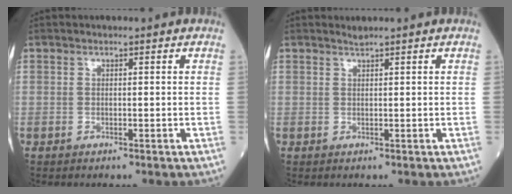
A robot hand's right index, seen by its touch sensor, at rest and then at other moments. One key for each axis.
{"total": 0.7, "fx": 0.7, "fy": 0.0, "fz": 0.2, "tx": -0.008, "ty": 0.011, "tz": 0.017}